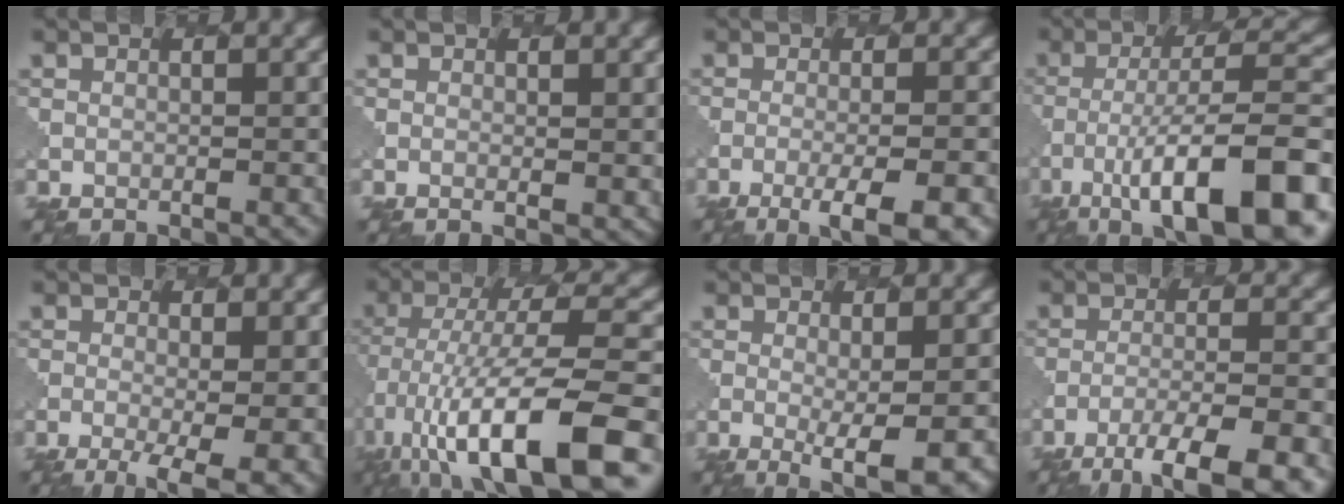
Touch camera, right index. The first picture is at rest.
{"total": 1.2, "force": [0.3, 0.4, 1.1], "torque": [-0.017, -0.006, 0.006]}
{"total": 6.1, "force": [-3.3, 1.5, 4.9], "torque": [-0.071, -0.004, -0.047]}
{"total": 13.7, "force": [-7.4, 3.7, 10.9], "torque": [-0.180, 0.005, -0.119]}
{"total": 7.4, "force": [-2.7, 2.6, 6.3], "torque": [-0.090, -0.014, -0.028]}
{"total": 13.0, "force": [-5.1, 4.3, 11.2], "torque": [-0.207, 0.010, -0.081]}
{"total": 5.0, "force": [-1.3, 1.1, 4.7], "torque": [-0.070, -0.012, -0.016]}
{"total": 9.1, "force": [-6.2, 1.9, 6.4], "torque": [-0.100, -0.004, -0.095]}